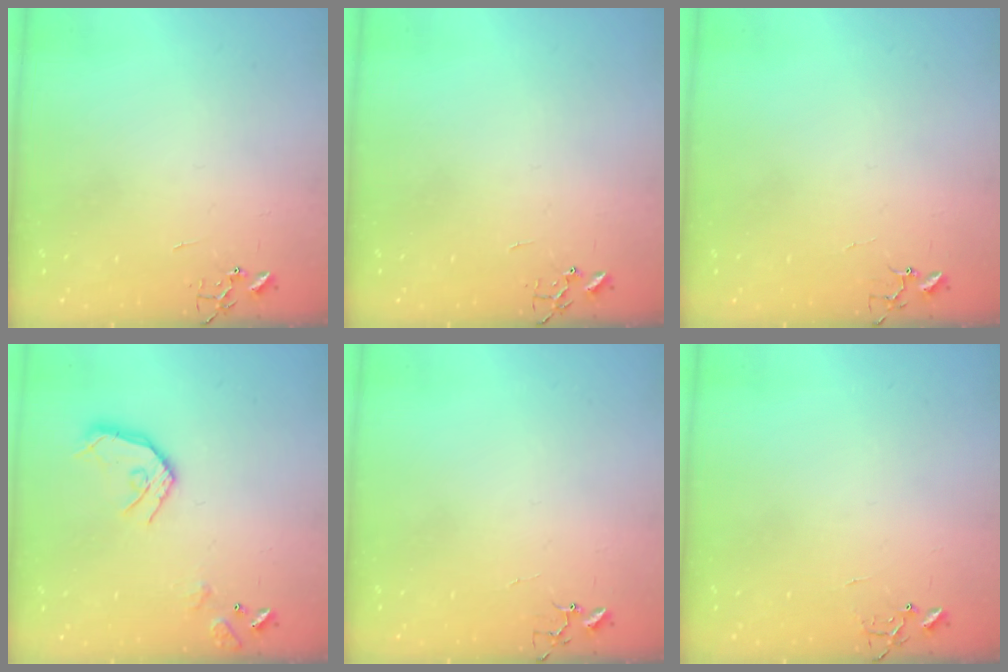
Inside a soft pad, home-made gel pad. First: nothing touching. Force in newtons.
{"total": 0.0}
{"total": 4.0, "press": 4.0, "slide": 0.3}
{"total": 12.7, "press": 12.6, "slide": 1.6}
{"total": 4.0, "press": 4.0, "slide": 0.3}
{"total": 5.8, "press": 5.8, "slide": 0.5}